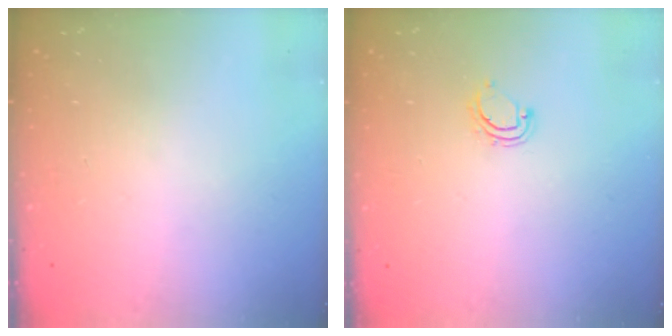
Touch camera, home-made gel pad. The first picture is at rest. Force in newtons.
{"total": 4.2, "press": 4.2, "slide": 0.4}